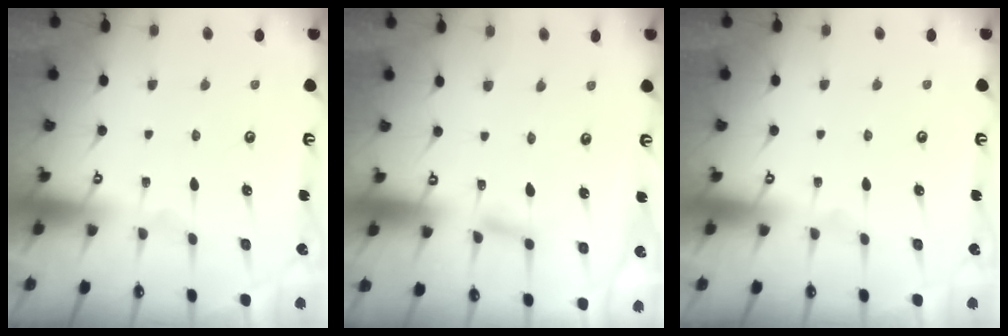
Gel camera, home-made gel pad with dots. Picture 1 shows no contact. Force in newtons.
{"total": 4.7, "press": 4.7, "slide": 0.5}
{"total": 0.0}